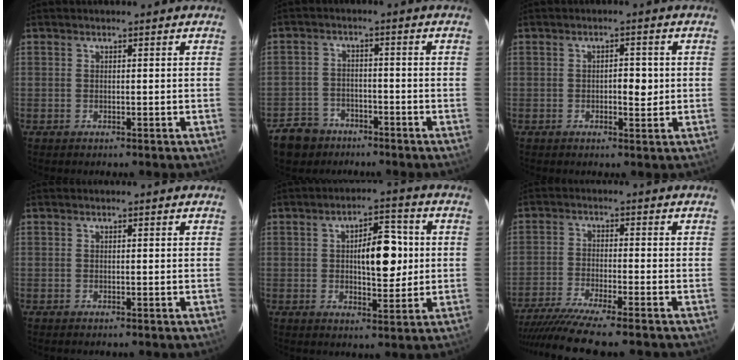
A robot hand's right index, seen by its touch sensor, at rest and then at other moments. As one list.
[{"total": 6.2, "force": [-4.4, 4.3, 0.6], "torque": [-0.018, 0.003, -0.076]}, {"total": 2.9, "force": [-0.1, 1.2, 2.6], "torque": [-0.037, 0.002, -0.001]}, {"total": 0.0}, {"total": 8.8, "force": [0.8, 3.3, 8.1], "torque": [-0.122, 0.012, 0.016]}, {"total": 14.1, "force": [-12.3, -0.8, 6.9], "torque": [-0.099, -0.031, -0.194]}]